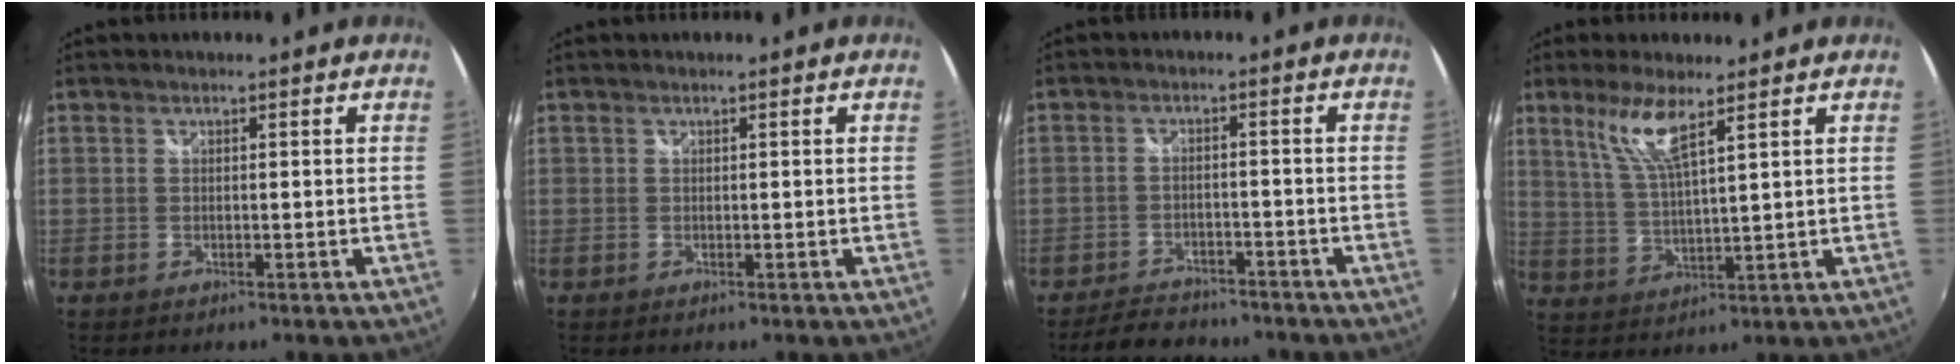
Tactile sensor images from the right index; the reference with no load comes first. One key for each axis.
{"total": 0.0}
{"total": 7.9, "fx": -6.8, "fy": 3.4, "fz": 2.3, "tx": -0.067, "ty": 0.006, "tz": -0.100}
{"total": 7.5, "fx": 4.6, "fy": 0.8, "fz": 5.9, "tx": -0.124, "ty": -0.005, "tz": 0.098}